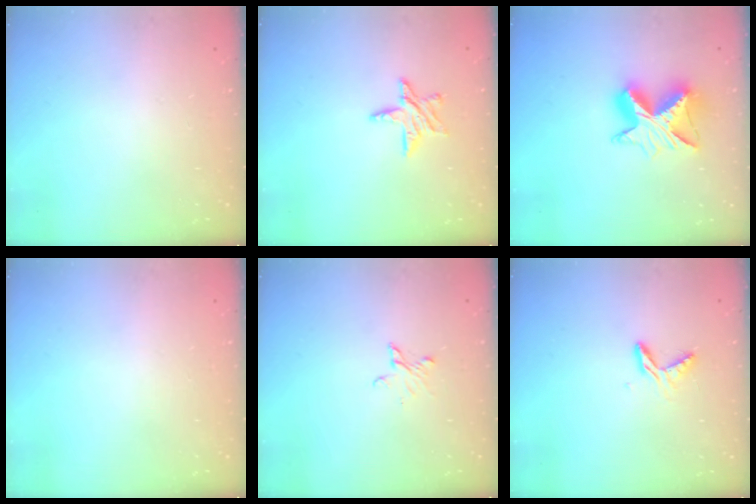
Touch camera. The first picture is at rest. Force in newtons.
{"total": 7.7, "press": 7.7, "slide": 0.5}
{"total": 10.9, "press": 10.9, "slide": 0.7}
{"total": 0.0}
{"total": 4.0, "press": 4.0, "slide": 0.3}
{"total": 6.4, "press": 6.4, "slide": 0.4}